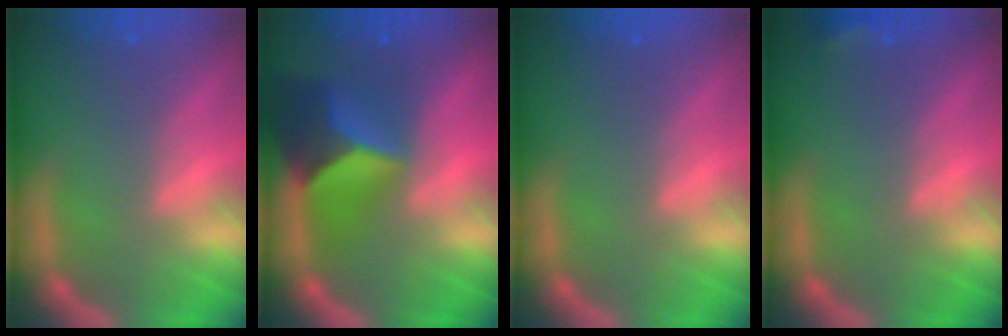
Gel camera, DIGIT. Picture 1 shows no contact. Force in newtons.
{"total": 7.9}
{"total": 0.0}
{"total": 1.4}